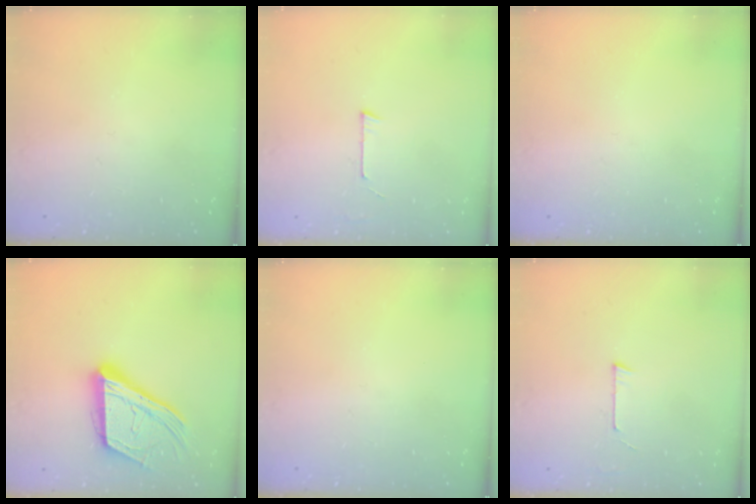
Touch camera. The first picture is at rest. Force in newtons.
{"total": 3.2, "press": 3.2, "slide": 0.2}
{"total": 0.0}
{"total": 19.1, "press": 18.9, "slide": 2.6}
{"total": 0.0}
{"total": 3.2, "press": 3.2, "slide": 0.2}